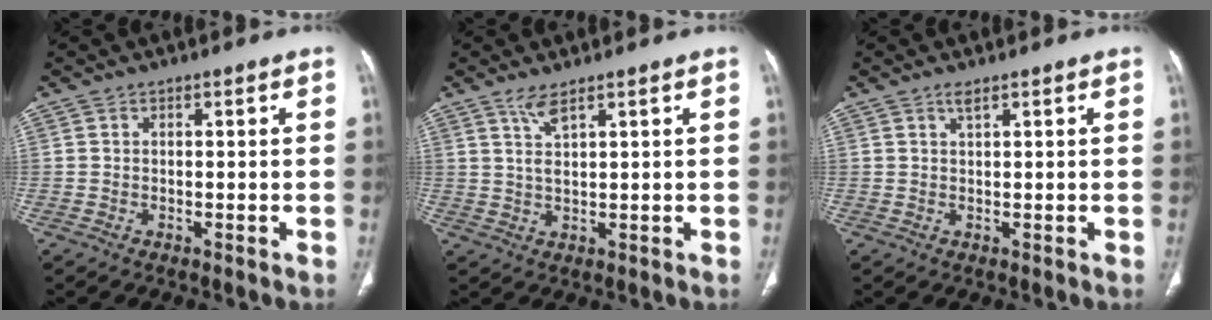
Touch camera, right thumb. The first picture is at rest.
{"total": 3.2, "force": [2.2, 0.5, 2.3], "torque": [-0.047, -0.010, 0.050]}
{"total": 1.1, "force": [0.8, 0.1, 0.8], "torque": [-0.013, 0.001, 0.014]}